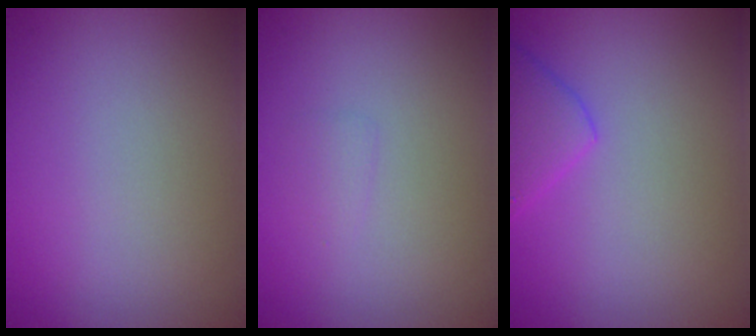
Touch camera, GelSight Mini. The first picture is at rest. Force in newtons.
{"total": 0.7, "press": 0.7, "slide": 0.1}
{"total": 2.9, "press": 2.9, "slide": 0.2}